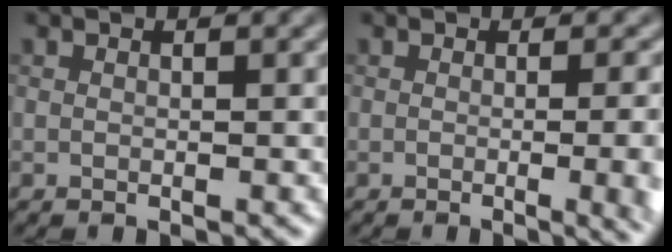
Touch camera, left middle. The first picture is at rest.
{"total": 7.6, "force": [-0.9, 3.7, 6.6], "torque": [-0.023, 0.015, 0.004]}